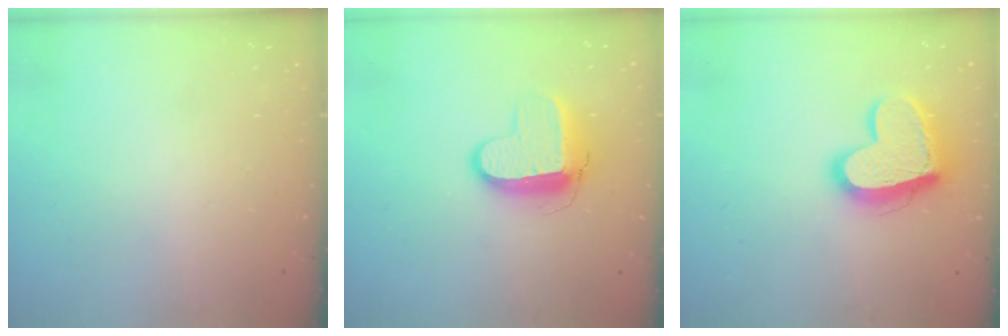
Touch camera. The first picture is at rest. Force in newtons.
{"total": 10.3, "press": 10.2, "slide": 1.0}
{"total": 16.5, "press": 16.4, "slide": 1.5}